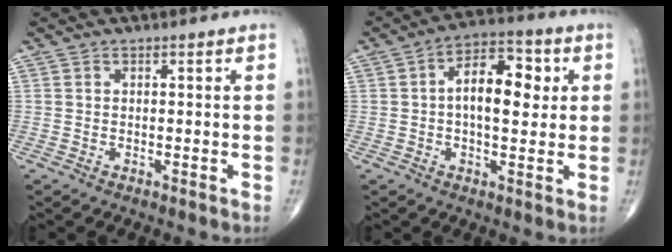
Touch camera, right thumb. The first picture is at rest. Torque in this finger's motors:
{"motor_torque": [-0.50, 0.79, 0.69, 0.45, 0.11]}